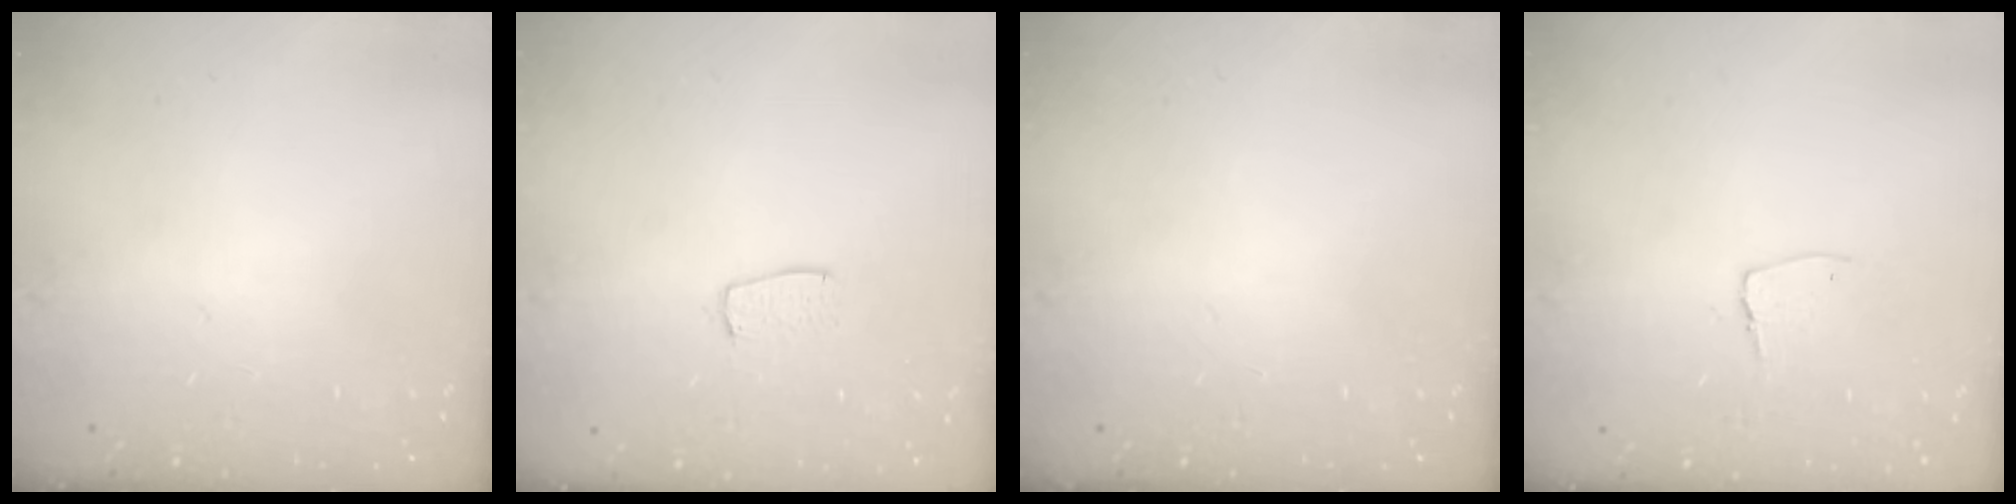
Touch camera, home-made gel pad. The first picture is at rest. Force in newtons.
{"total": 5.9, "press": 5.9, "slide": 0.3}
{"total": 0.0}
{"total": 5.4, "press": 5.3, "slide": 0.5}